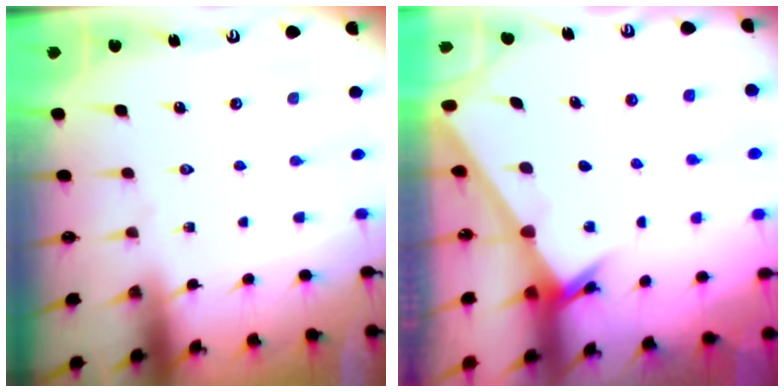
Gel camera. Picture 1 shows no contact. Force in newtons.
{"total": 2.2, "press": 2.2, "slide": 0.2}